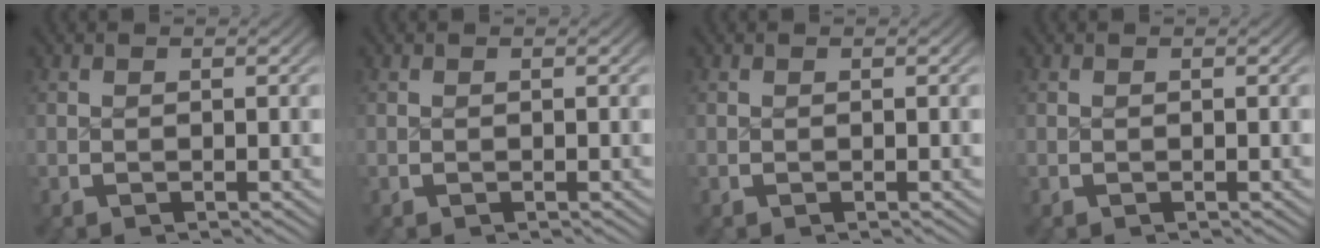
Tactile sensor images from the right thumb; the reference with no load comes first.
{"total": 0.0}
{"total": 0.0}
{"total": 0.0}